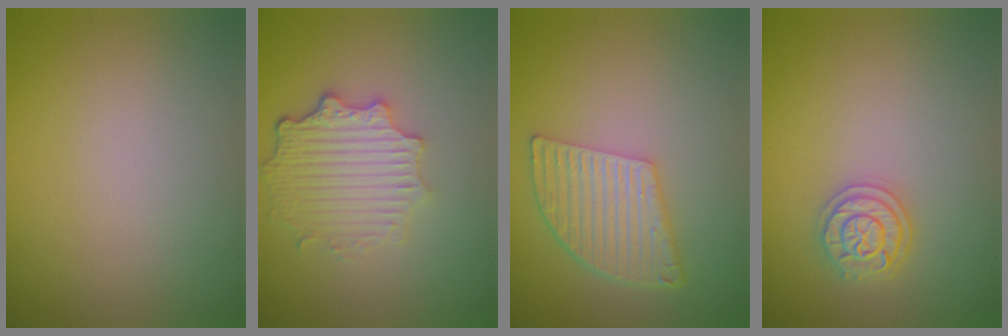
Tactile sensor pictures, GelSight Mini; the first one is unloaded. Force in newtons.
{"total": 4.4, "press": 3.6, "slide": 2.6}
{"total": 5.2, "press": 3.9, "slide": 3.5}
{"total": 2.4, "press": 2.4, "slide": 0.4}